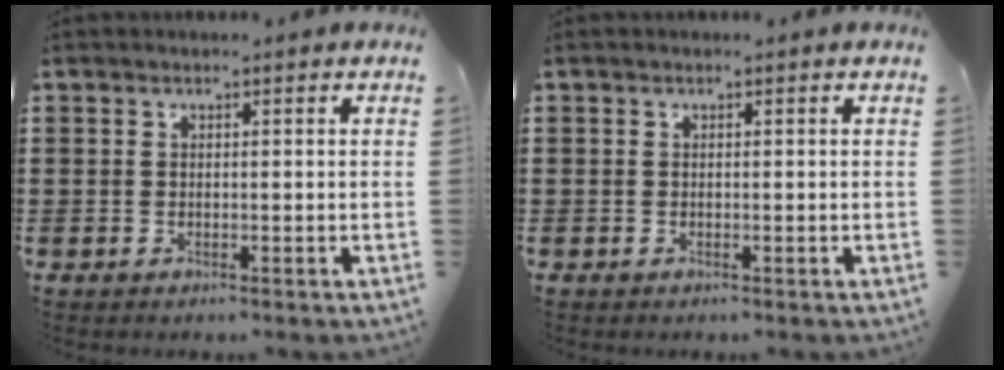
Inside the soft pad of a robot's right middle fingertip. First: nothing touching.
{"total": 0.0}